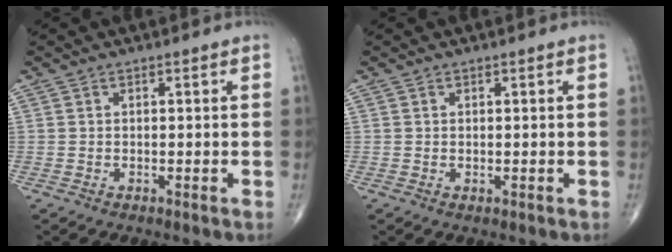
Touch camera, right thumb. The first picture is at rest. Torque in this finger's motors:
{"motor_torque": [-0.19, 0.10, -0.17, 0.11, -0.06]}